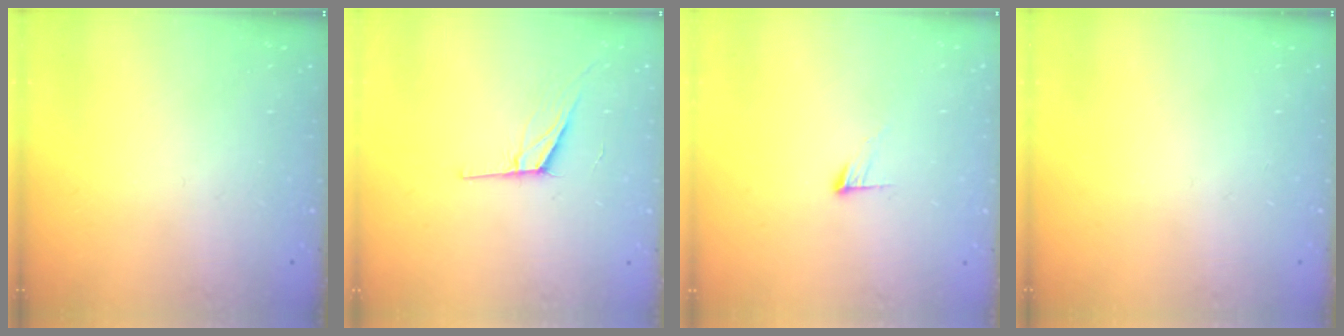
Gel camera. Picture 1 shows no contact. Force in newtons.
{"total": 7.8, "press": 7.2, "slide": 3.2}
{"total": 4.5, "press": 4.5, "slide": 0.4}
{"total": 0.0}